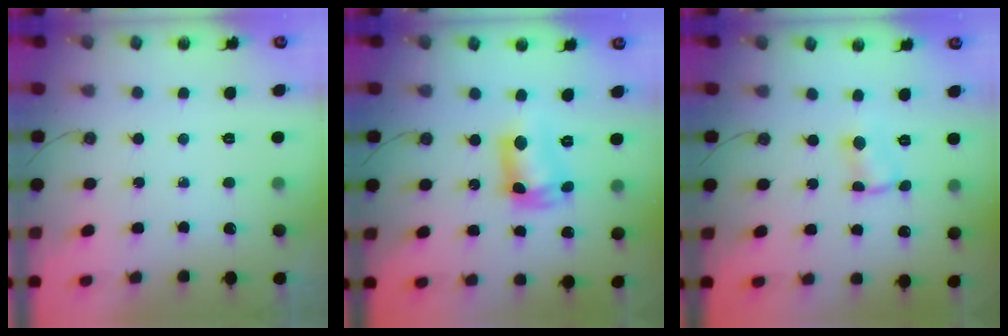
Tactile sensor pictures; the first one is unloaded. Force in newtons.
{"total": 11.3, "press": 10.6, "slide": 3.7}
{"total": 1.5, "press": 1.5, "slide": 0.2}